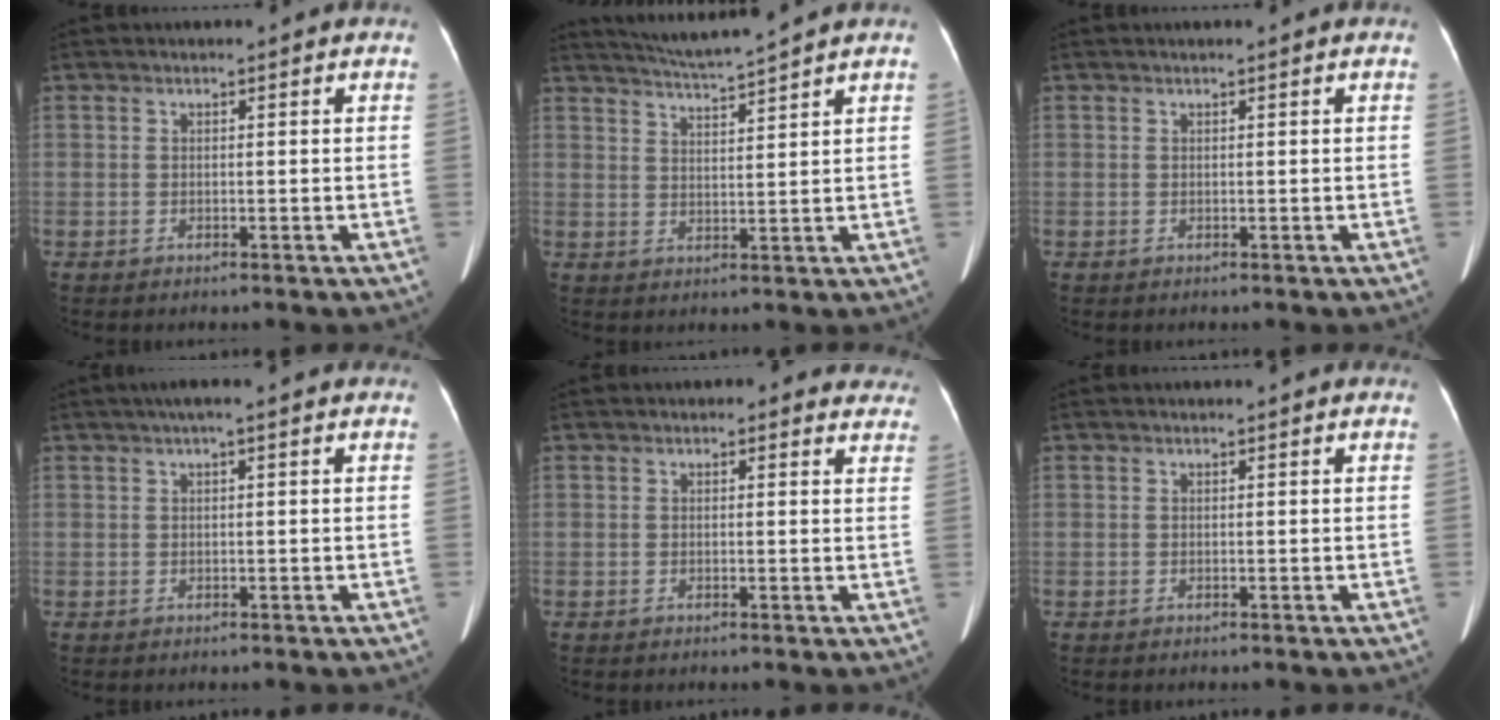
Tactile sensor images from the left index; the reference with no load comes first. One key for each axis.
{"total": 5.8, "fx": 5.4, "fy": -1.6, "fz": 1.5, "tx": -0.034, "ty": -0.003, "tz": 0.100}
{"total": 0.0}
{"total": 1.8, "fx": 0.8, "fy": 0.1, "fz": 1.5, "tx": -0.031, "ty": 0.015, "tz": 0.013}
{"total": 4.2, "fx": 3.6, "fy": 2.2, "fz": 0.8, "tx": 0.016, "ty": -0.002, "tz": 0.014}
{"total": 0.0}